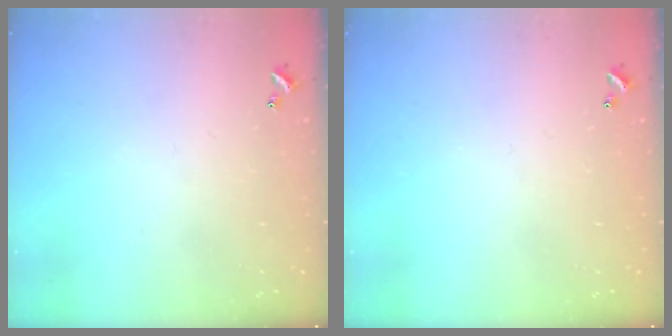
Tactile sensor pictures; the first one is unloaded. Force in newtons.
{"total": 0.0}